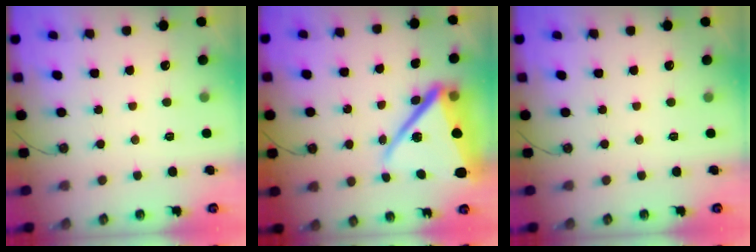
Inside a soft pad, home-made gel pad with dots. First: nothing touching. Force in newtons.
{"total": 18.5, "press": 18.4, "slide": 1.7}
{"total": 0.0}